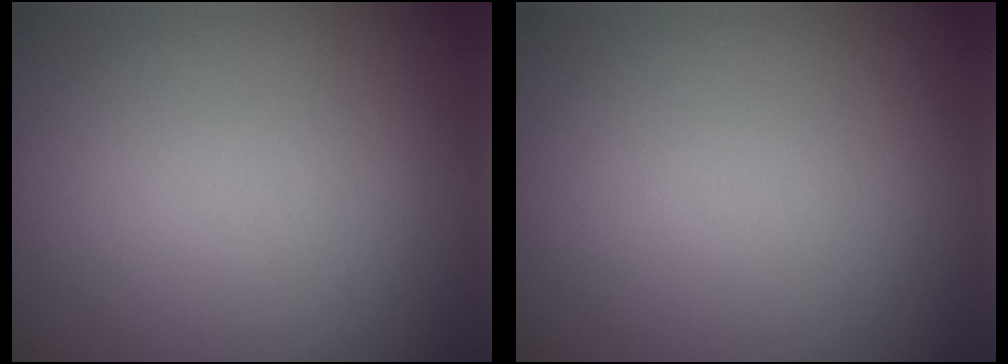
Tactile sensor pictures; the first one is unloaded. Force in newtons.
{"total": 0.0}